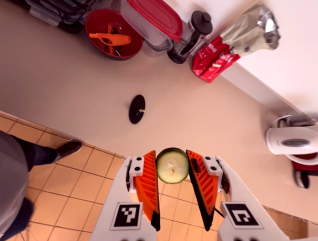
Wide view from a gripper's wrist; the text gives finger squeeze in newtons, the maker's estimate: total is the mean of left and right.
{"total": 6.3, "left": 6.2, "right": 6.4}